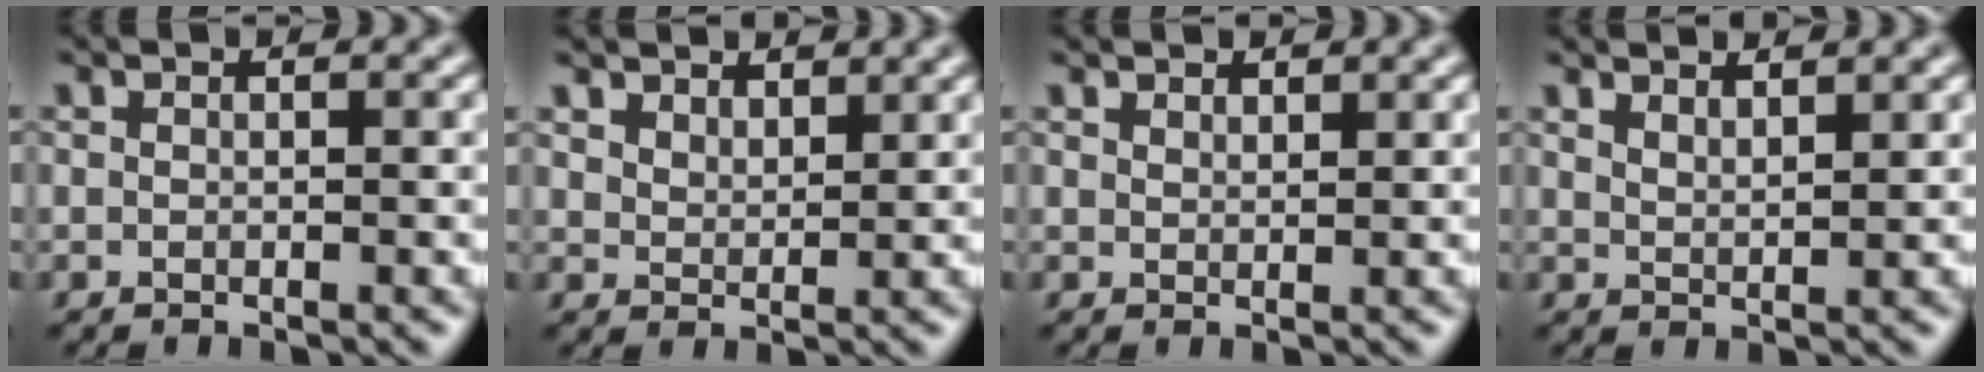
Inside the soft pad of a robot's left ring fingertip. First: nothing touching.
{"total": 3.2, "force": [2.9, 1.3, 0.8], "torque": [-0.025, -0.005, 0.056]}
{"total": 1.6, "force": [1.5, 0.4, 0.3], "torque": [-0.008, 0.000, 0.025]}
{"total": 2.4, "force": [2.2, 0.5, 1.0], "torque": [-0.004, 0.005, 0.029]}